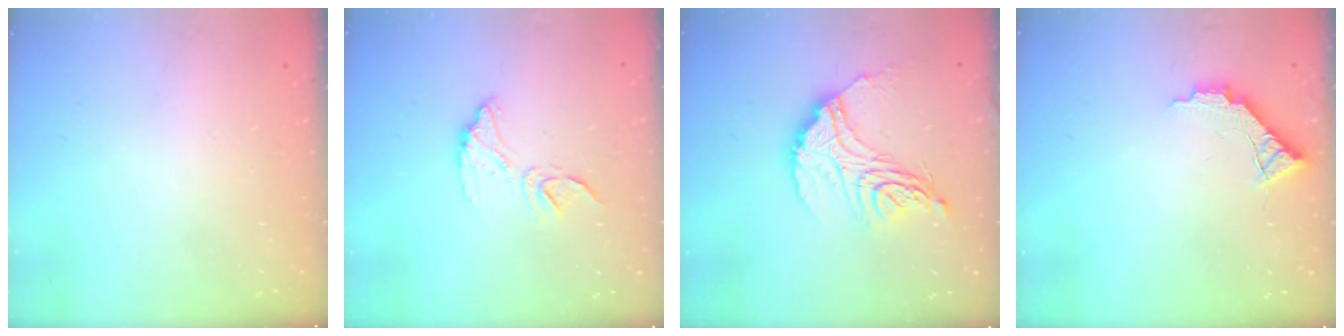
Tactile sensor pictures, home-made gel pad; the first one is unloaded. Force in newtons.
{"total": 10.0, "press": 10.0, "slide": 0.4}
{"total": 16.8, "press": 16.8, "slide": 1.2}
{"total": 8.7, "press": 8.7, "slide": 0.5}